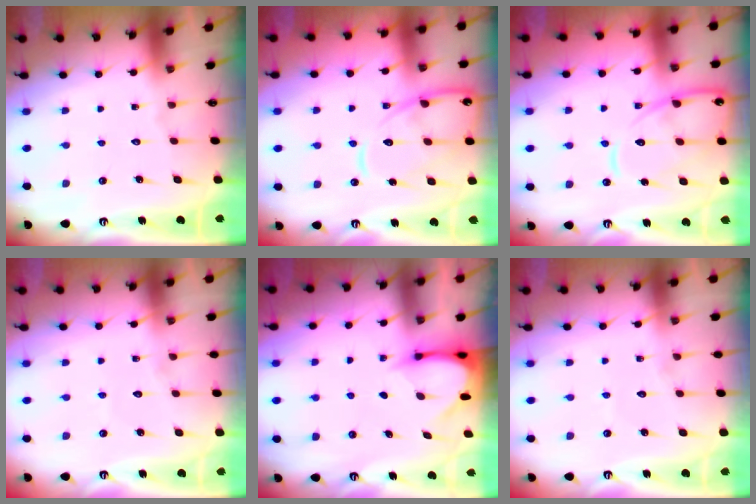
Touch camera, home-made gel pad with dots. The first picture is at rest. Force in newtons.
{"total": 13.3, "press": 13.3, "slide": 1.3}
{"total": 13.3, "press": 13.3, "slide": 1.3}
{"total": 2.3, "press": 2.3, "slide": 0.2}
{"total": 3.7, "press": 3.7, "slide": 0.3}
{"total": 2.3, "press": 2.3, "slide": 0.2}